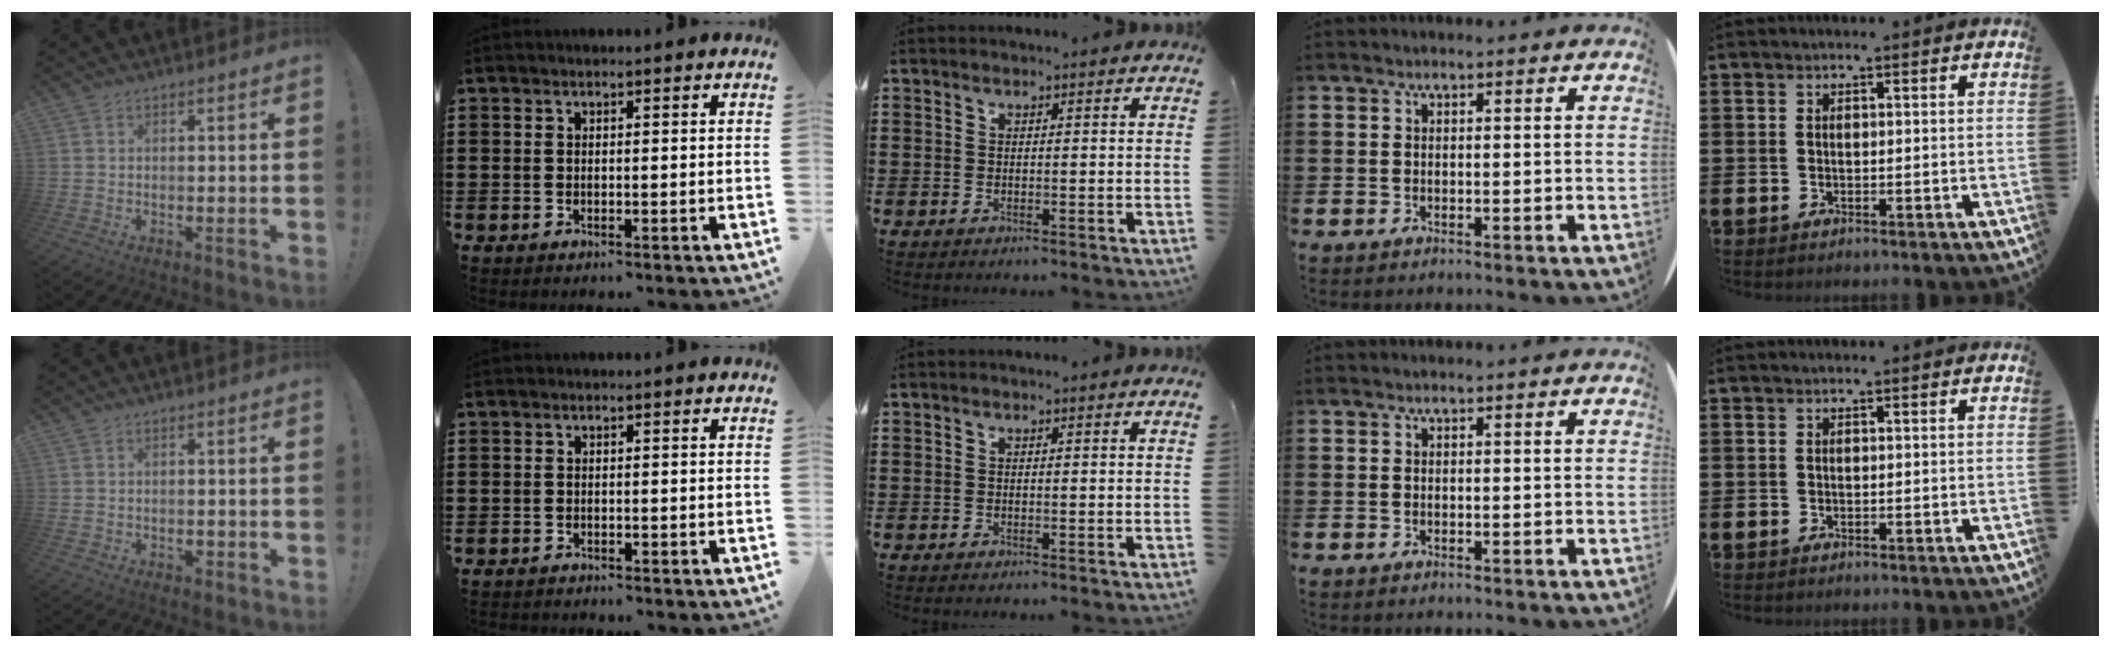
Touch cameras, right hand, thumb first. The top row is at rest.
{"thumb": {"total": 1.3, "force": [-0.6, 0.8, 0.8], "torque": [-0.007, 0.000, -0.010]}, "index": {"total": 0.6, "force": [-0.5, 0.2, -0.1], "torque": [0.001, 0.003, -0.013]}}